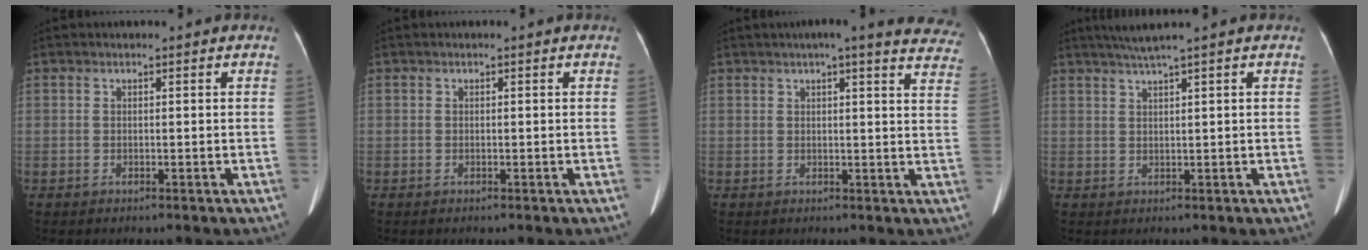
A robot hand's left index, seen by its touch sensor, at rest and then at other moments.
{"total": 0.0}
{"total": 17.8, "force": [15.5, 2.5, 8.6], "torque": [-0.093, -0.015, 0.157]}
{"total": 3.2, "force": [2.3, -1.0, 1.8], "torque": [-0.039, 0.003, 0.049]}